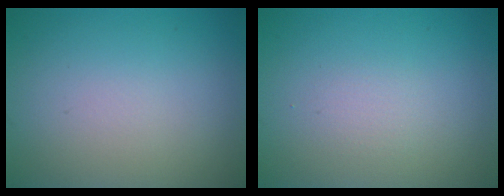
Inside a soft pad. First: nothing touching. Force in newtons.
{"total": 1.0, "press": 1.0, "slide": 0.1}